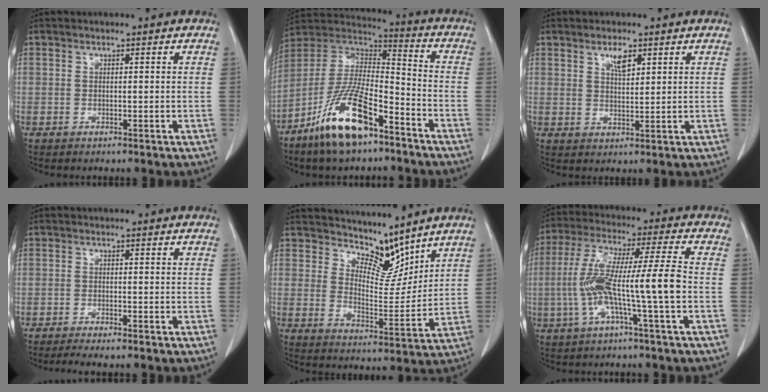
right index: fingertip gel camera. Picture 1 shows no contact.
{"total": 16.4, "force": [-10.0, 4.6, 12.2], "torque": [-0.247, -0.001, -0.184]}
{"total": 3.2, "force": [1.9, 1.1, 2.3], "torque": [-0.044, 0.000, 0.036]}
{"total": 4.5, "force": [-3.8, 0.1, 2.4], "torque": [-0.029, -0.007, -0.057]}
{"total": 6.9, "force": [6.3, 2.1, 1.7], "torque": [-0.023, -0.012, 0.119]}
{"total": 12.4, "force": [-2.6, -0.6, 12.1], "torque": [-0.241, 0.017, -0.052]}